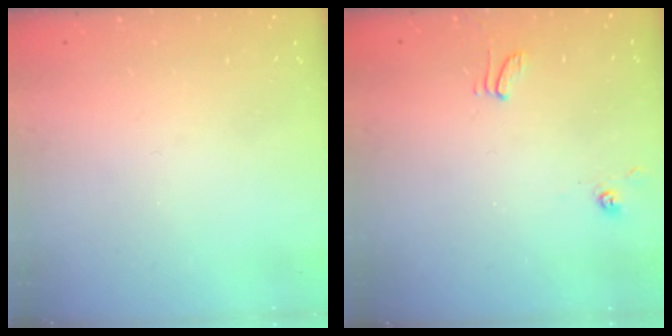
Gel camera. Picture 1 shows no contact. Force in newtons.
{"total": 0.8, "press": 0.6, "slide": 0.4}